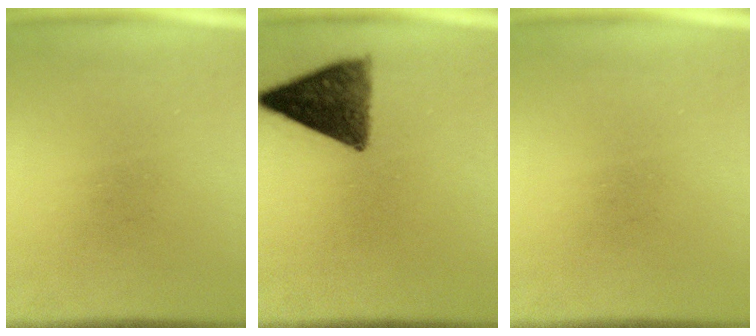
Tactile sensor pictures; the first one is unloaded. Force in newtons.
{"total": 9.5}
{"total": 0.0}